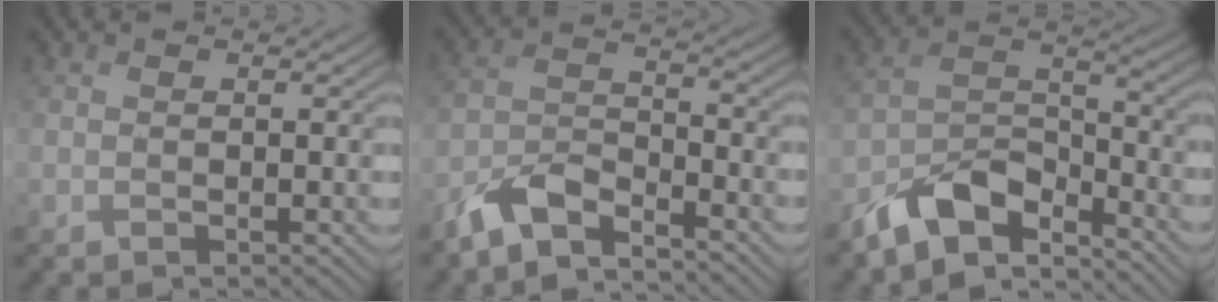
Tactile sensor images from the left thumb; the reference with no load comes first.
{"total": 6.9, "force": [-5.6, 2.2, 3.3], "torque": [-0.072, -0.004, -0.123]}
{"total": 9.9, "force": [-7.5, 4.1, 5.0], "torque": [-0.086, -0.003, -0.154]}